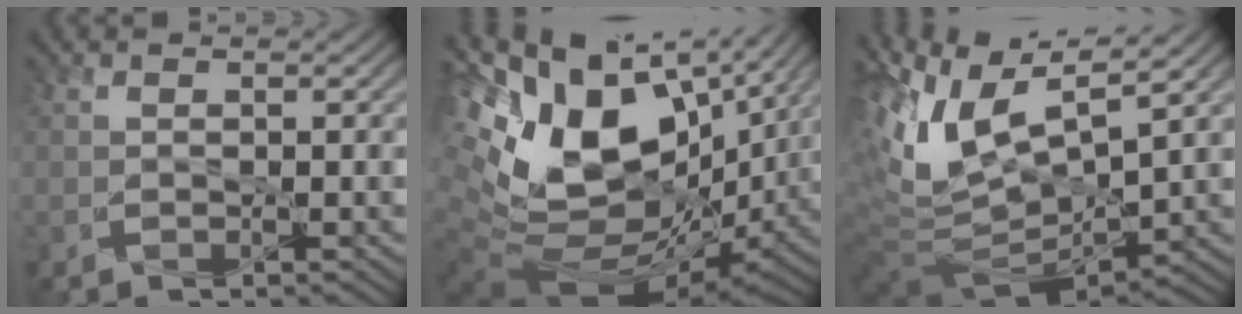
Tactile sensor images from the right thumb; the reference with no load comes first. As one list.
[{"total": 18.1, "force": [4.8, 10.8, 13.7], "torque": [-0.283, -0.024, 0.115]}, {"total": 12.1, "force": [4.0, 5.4, 10.0], "torque": [-0.231, 0.003, 0.082]}]